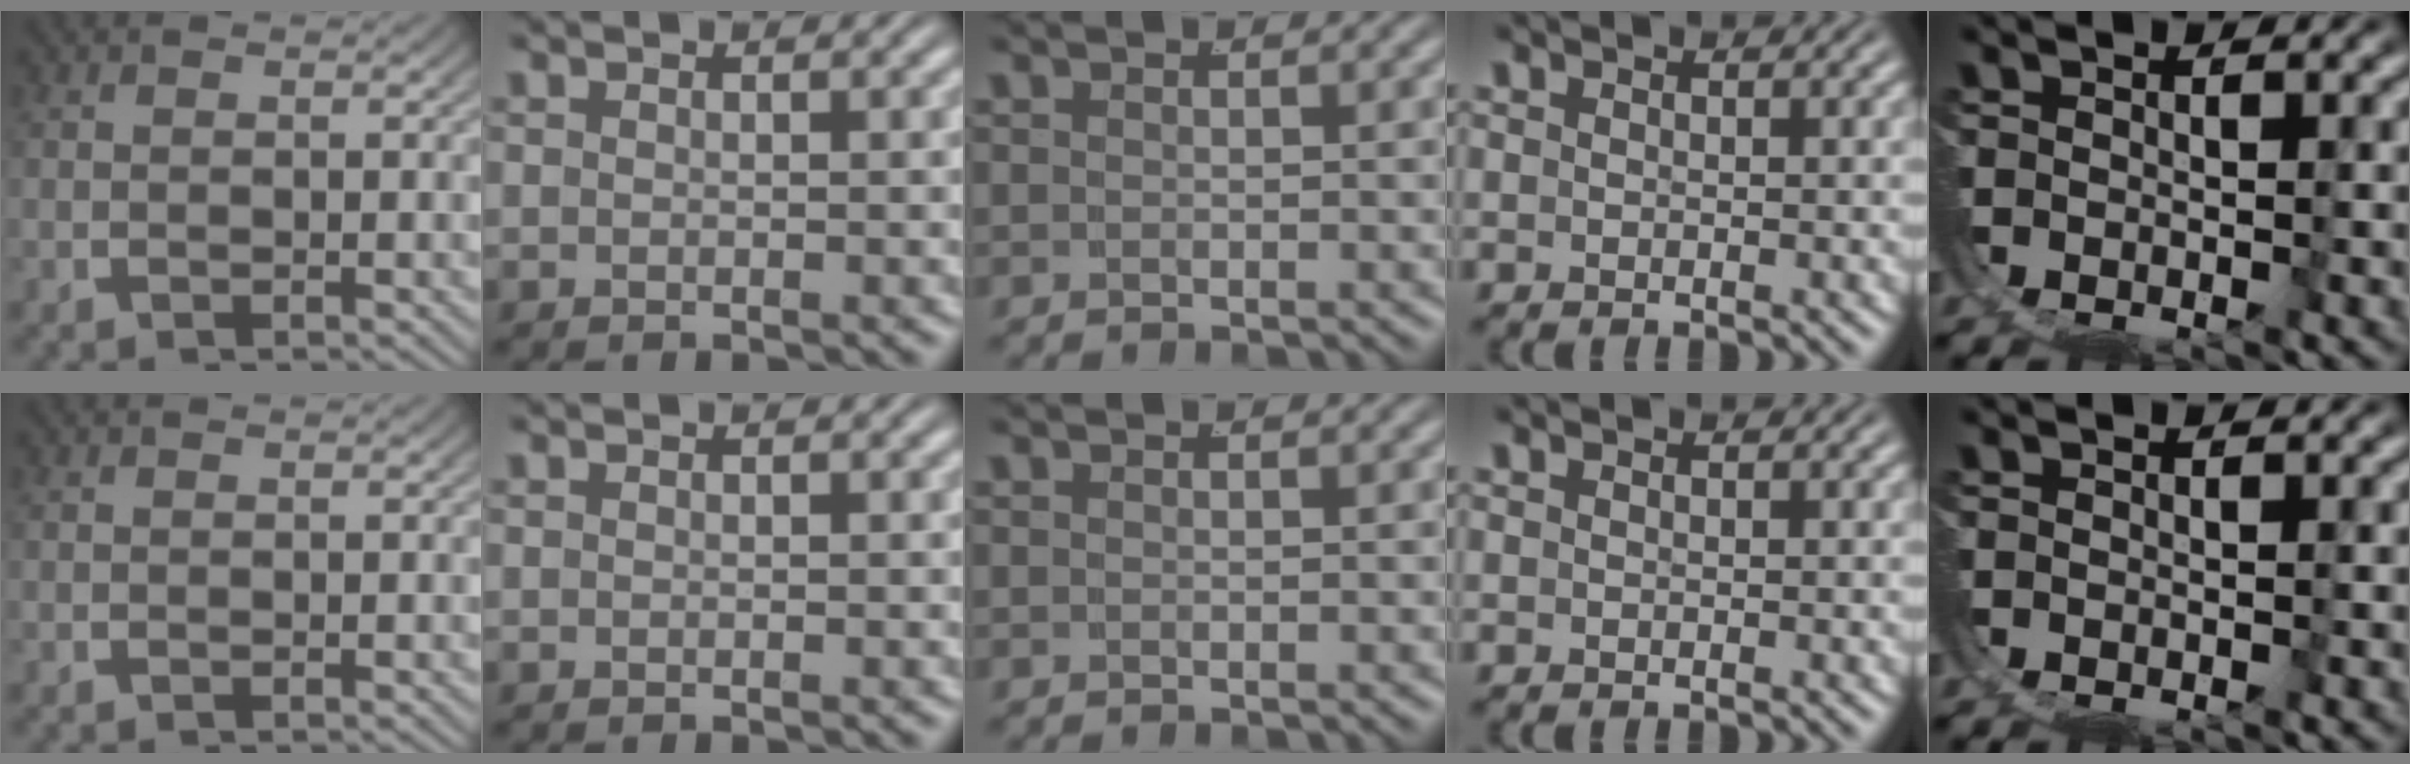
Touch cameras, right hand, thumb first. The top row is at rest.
{}